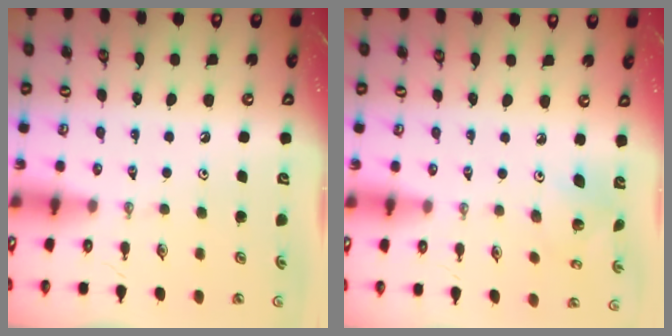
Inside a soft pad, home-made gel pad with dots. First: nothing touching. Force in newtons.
{"total": 4.8, "press": 4.7, "slide": 0.5}